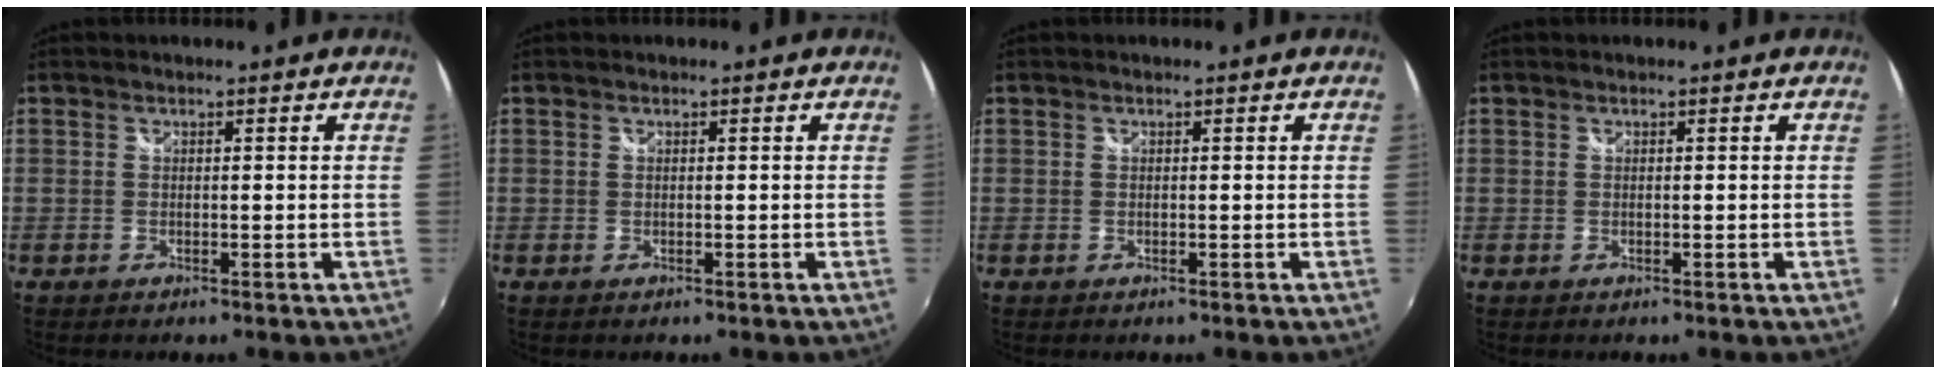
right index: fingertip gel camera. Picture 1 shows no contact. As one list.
[{"total": 0.0}, {"total": 0.0}, {"total": 0.0}]